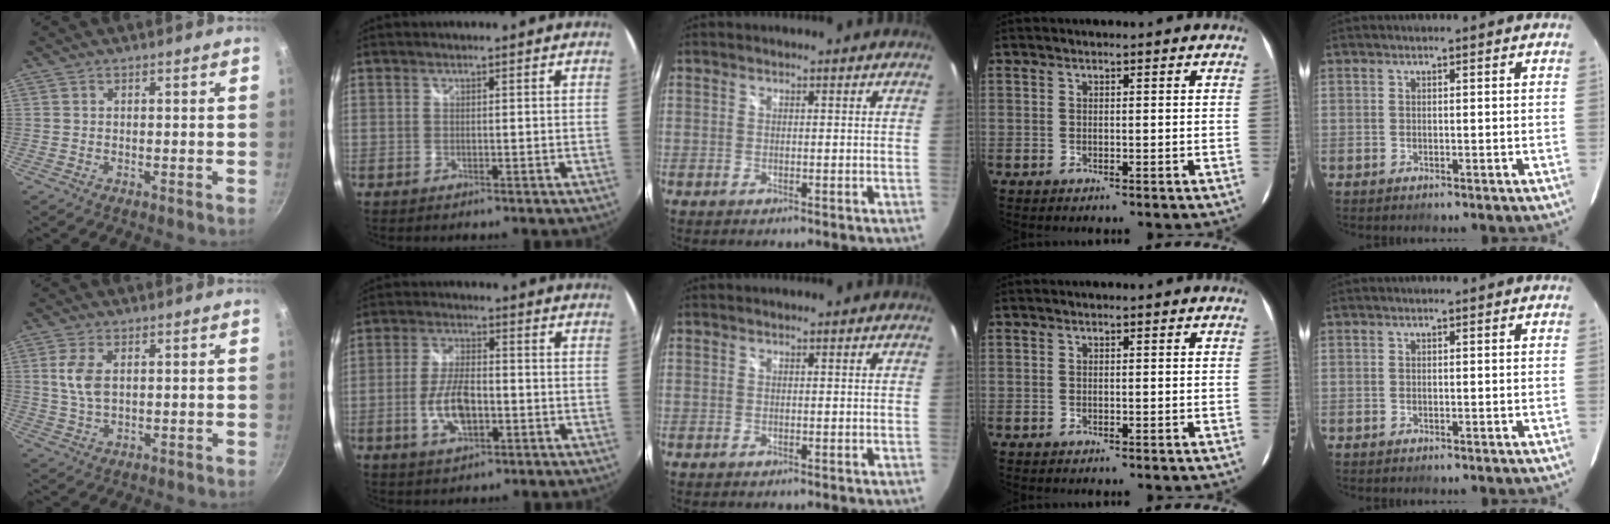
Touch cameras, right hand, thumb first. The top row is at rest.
{"thumb": {"total": 5.7, "force": [1.3, 3.1, 4.6], "torque": [-0.095, -0.002, 0.026]}, "index": {"total": 8.8, "force": [-2.3, 4.1, 7.5], "torque": [-0.151, -0.002, -0.040]}}